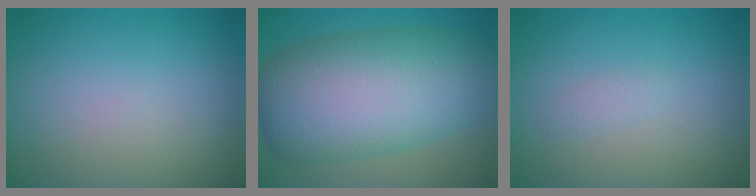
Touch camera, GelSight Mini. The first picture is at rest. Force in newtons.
{"total": 12.8, "press": 12.8, "slide": 0.3}
{"total": 0.8, "press": 0.8, "slide": 0.1}